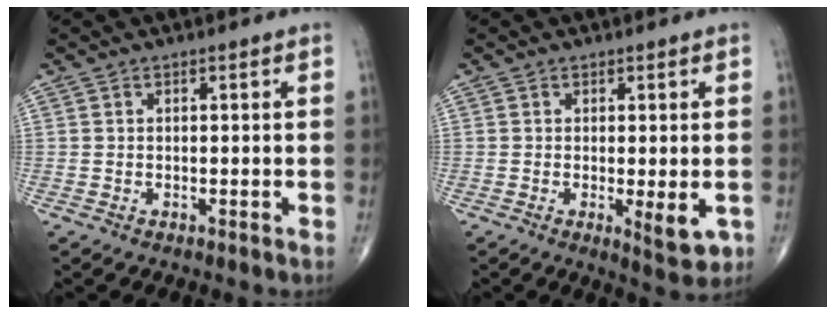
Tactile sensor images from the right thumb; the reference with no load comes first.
{"total": 4.9, "force": [-1.0, 1.6, 4.5], "torque": [-0.061, -0.014, -0.011]}